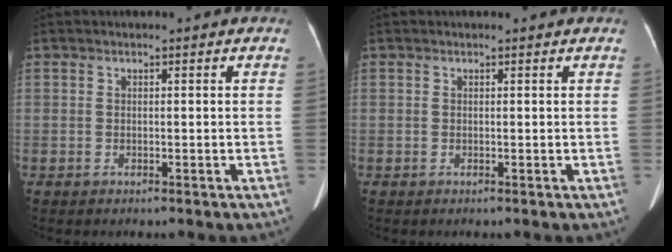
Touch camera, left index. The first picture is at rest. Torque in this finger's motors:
{"motor_torque": [0.13, -0.01, -0.02, -0.01]}